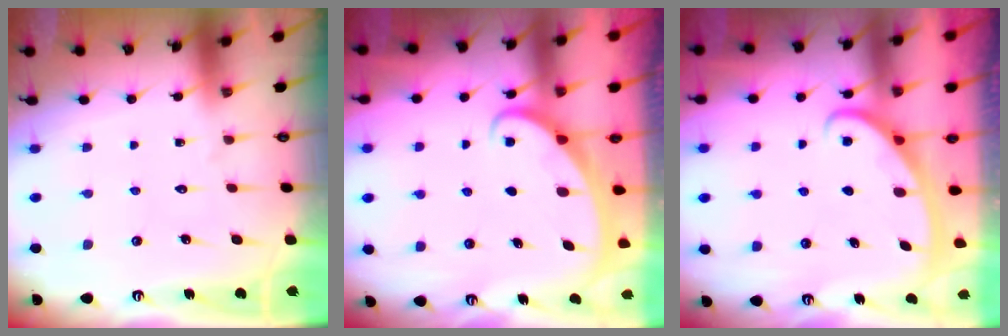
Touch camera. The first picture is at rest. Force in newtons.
{"total": 2.2, "press": 2.2, "slide": 0.1}
{"total": 3.0, "press": 2.9, "slide": 0.4}